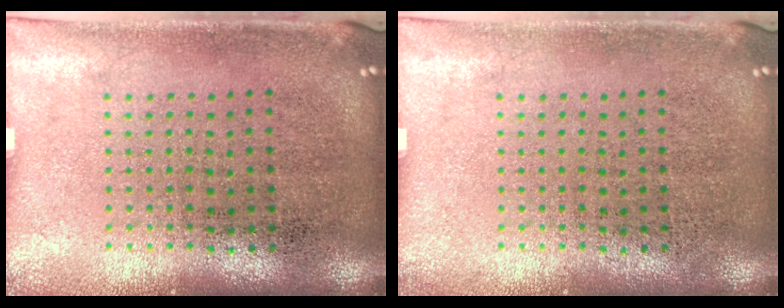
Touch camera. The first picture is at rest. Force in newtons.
{"total": 0.0}